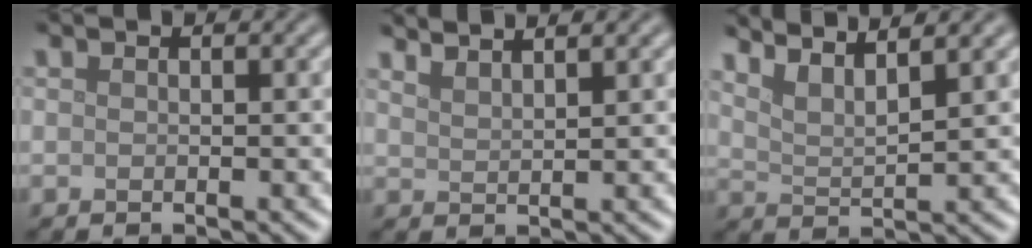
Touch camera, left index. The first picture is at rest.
{"total": 3.6, "force": [3.1, 0.9, 1.6], "torque": [0.000, 0.016, 0.024]}
{"total": 4.9, "force": [4.0, 1.0, 2.6], "torque": [-0.040, 0.014, 0.051]}